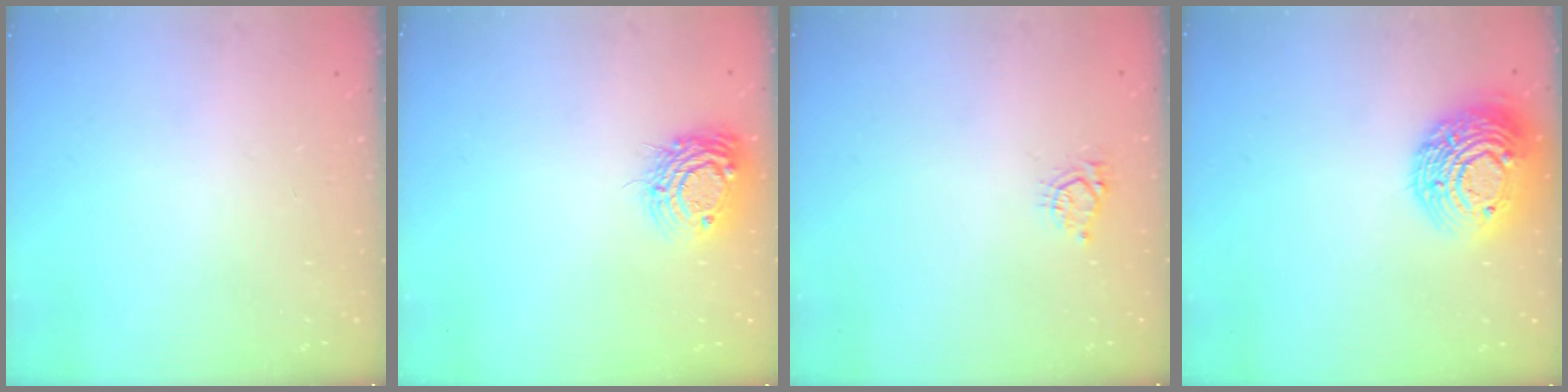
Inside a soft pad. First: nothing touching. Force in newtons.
{"total": 10.3, "press": 10.3, "slide": 0.7}
{"total": 5.2, "press": 5.1, "slide": 0.6}
{"total": 17.8, "press": 17.8, "slide": 1.2}